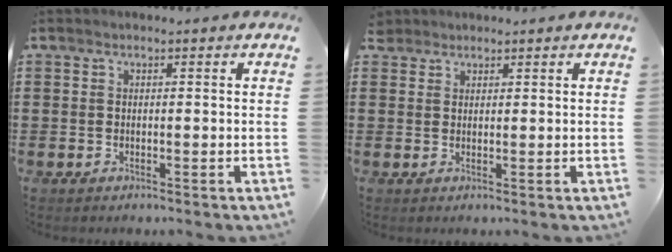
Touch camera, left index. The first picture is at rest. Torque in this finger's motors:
{"motor_torque": [0.26, -0.20, -0.01, 0.00]}